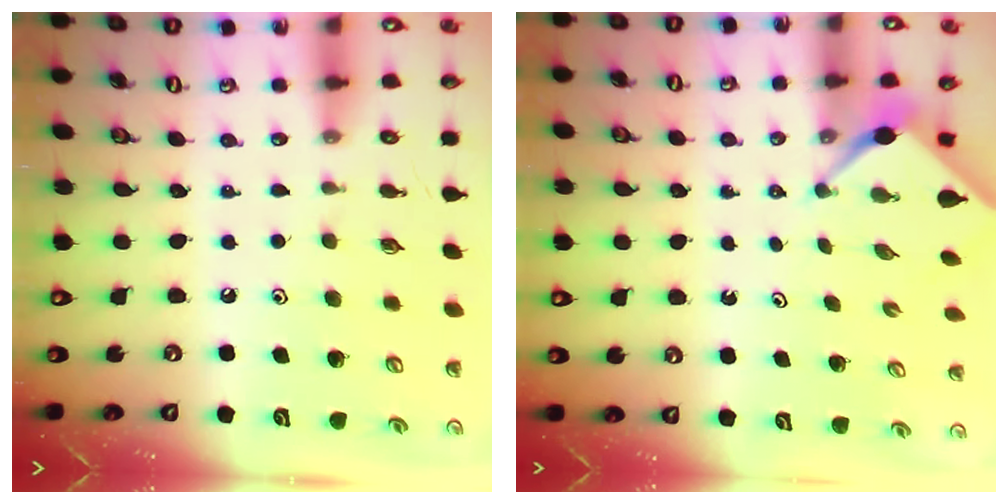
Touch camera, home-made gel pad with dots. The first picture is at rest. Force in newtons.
{"total": 2.3, "press": 2.3, "slide": 0.3}